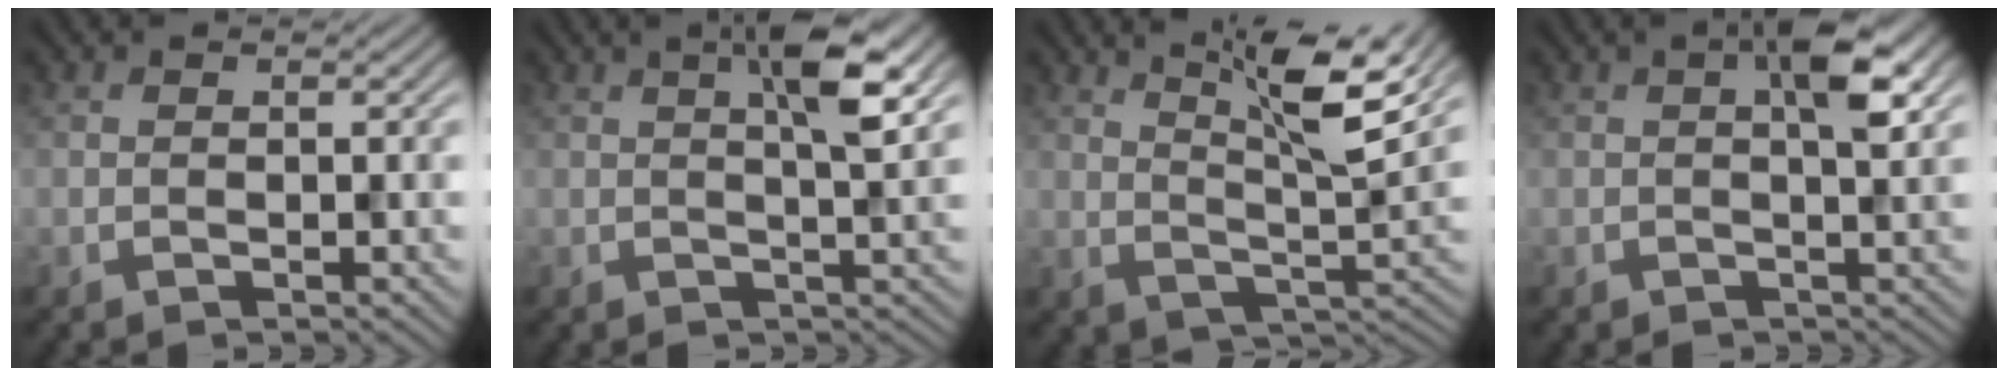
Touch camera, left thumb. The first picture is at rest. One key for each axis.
{"total": 5.1, "fx": 1.9, "fy": 0.7, "fz": 4.6, "tx": -0.078, "ty": 0.009, "tz": 0.030}
{"total": 8.6, "fx": 5.3, "fy": 1.6, "fz": 6.5, "tx": -0.106, "ty": -0.001, "tz": 0.086}
{"total": 4.4, "fx": 1.1, "fy": 1.2, "fz": 4.1, "tx": -0.063, "ty": 0.008, "tz": 0.011}